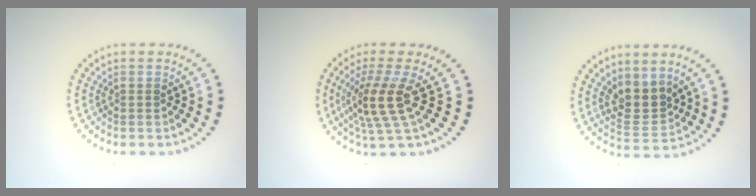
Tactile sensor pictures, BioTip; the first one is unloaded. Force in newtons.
{"total": 4.2, "press": 3.1, "slide": 2.8}
{"total": 3.3, "press": 2.9, "slide": 1.6}